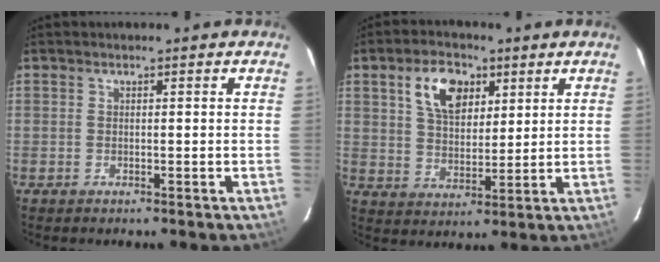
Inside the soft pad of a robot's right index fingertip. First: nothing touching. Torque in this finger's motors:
{"motor_torque": [0.43, 0.36, 0.17, 0.08]}